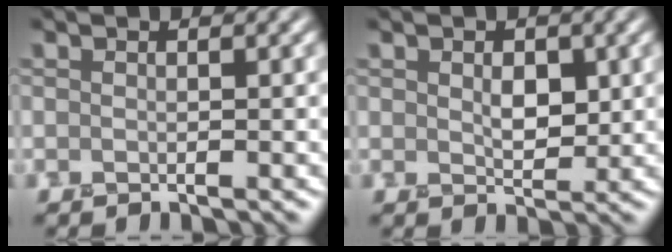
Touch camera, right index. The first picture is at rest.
{"total": 1.6, "force": [0.6, 1.1, 1.0], "torque": [-0.021, 0.005, 0.017]}